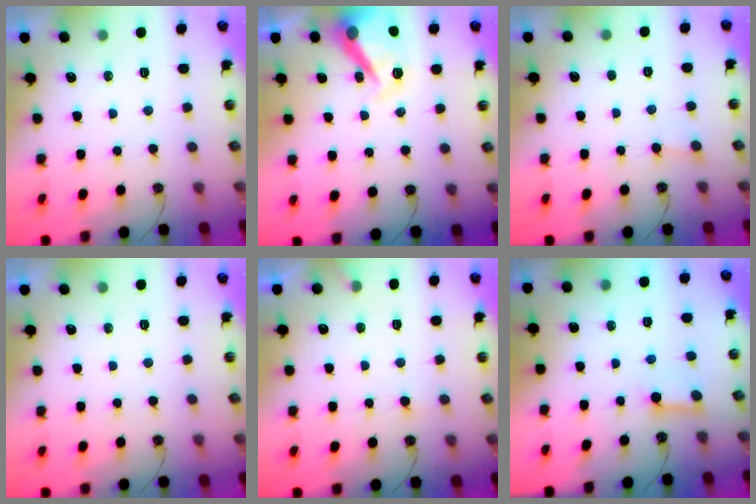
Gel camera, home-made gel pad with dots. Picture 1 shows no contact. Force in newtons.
{"total": 16.6, "press": 16.6, "slide": 0.3}
{"total": 2.0, "press": 2.0, "slide": 0.1}
{"total": 0.0}
{"total": 5.7, "press": 5.7, "slide": 0.5}
{"total": 3.0, "press": 3.0, "slide": 0.4}